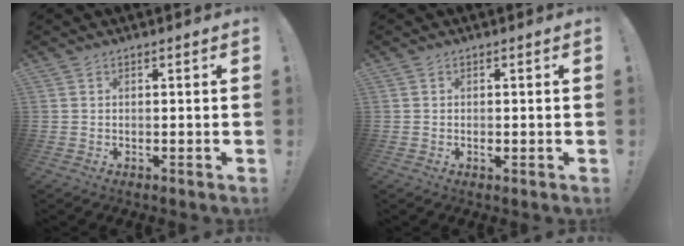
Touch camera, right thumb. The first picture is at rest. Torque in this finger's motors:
{"motor_torque": [-0.15, 0.03, 0.34, -0.29, 0.00]}